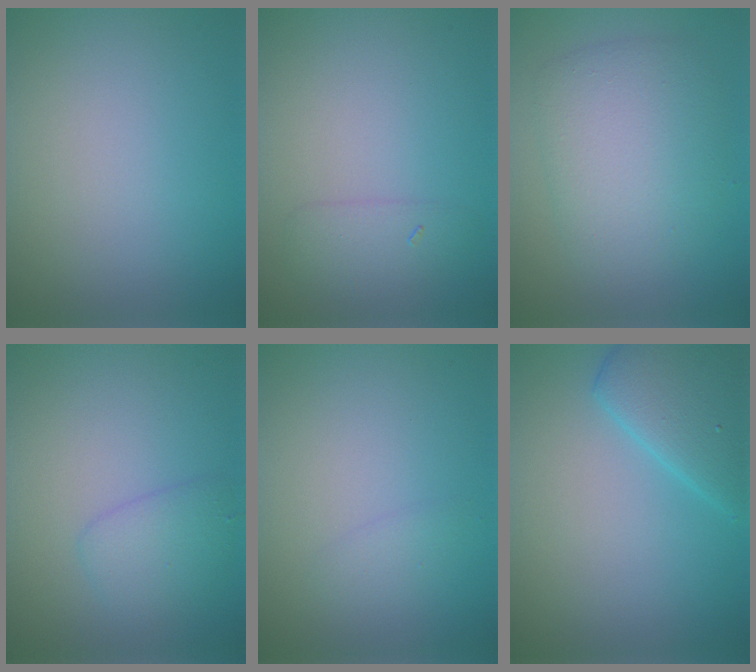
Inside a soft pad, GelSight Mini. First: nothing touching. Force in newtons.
{"total": 1.8, "press": 1.8, "slide": 0.1}
{"total": 5.4, "press": 5.4, "slide": 0.0}
{"total": 2.3, "press": 2.3, "slide": 0.2}
{"total": 0.9, "press": 0.9, "slide": 0.1}
{"total": 5.2, "press": 5.2, "slide": 0.3}